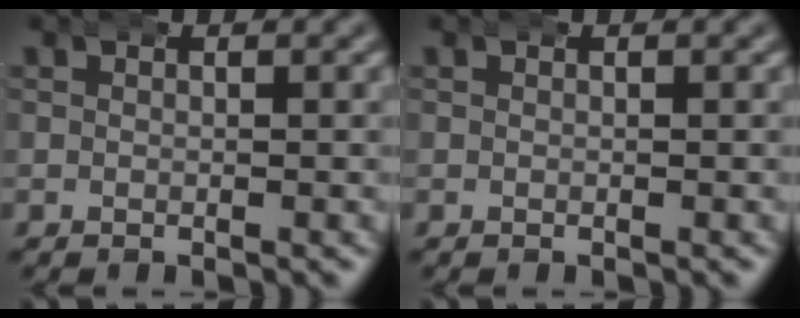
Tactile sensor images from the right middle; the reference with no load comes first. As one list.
[{"total": 0.0}]